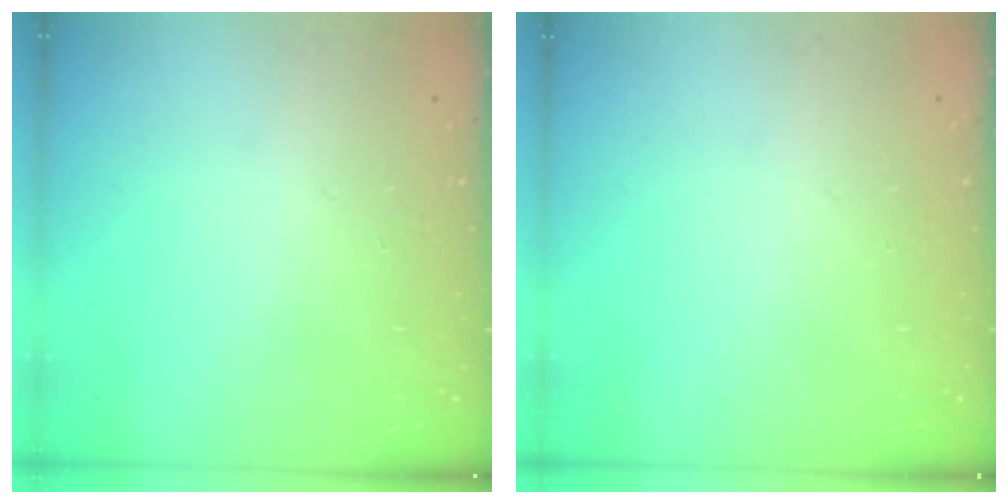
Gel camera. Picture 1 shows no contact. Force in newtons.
{"total": 0.0}